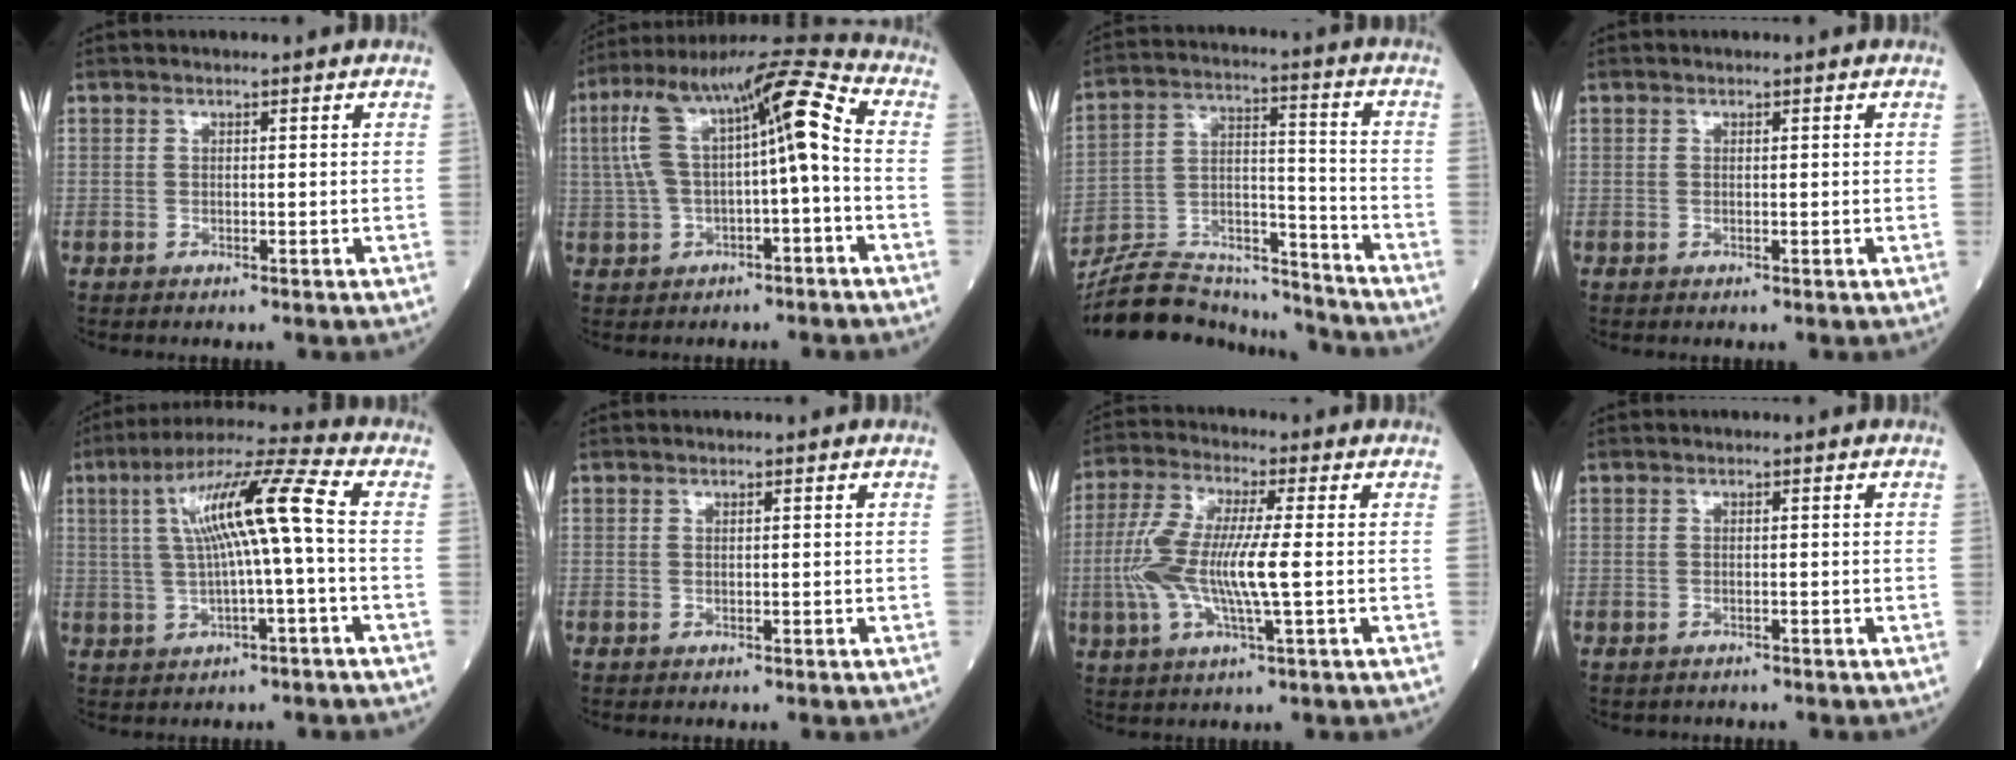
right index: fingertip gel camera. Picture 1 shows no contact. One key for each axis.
{"total": 15.2, "fx": 1.7, "fy": 3.4, "fz": 14.7, "tx": -0.271, "ty": 0.064, "tz": 0.027}
{"total": 19.9, "fx": -18.7, "fy": 3.9, "fz": 5.4, "tx": -0.132, "ty": 0.023, "tz": -0.311}
{"total": 0.0}
{"total": 12.5, "fx": 1.3, "fy": 0.7, "fz": 12.4, "tx": -0.226, "ty": 0.029, "tz": 0.022}
{"total": 0.0}
{"total": 11.4, "fx": -0.9, "fy": 1.8, "fz": 11.2, "tx": -0.247, "ty": 0.003, "tz": -0.021}
{"total": 1.1, "fx": -0.7, "fy": 0.6, "fz": 0.5, "tx": -0.024, "ty": -0.002, "tz": -0.006}